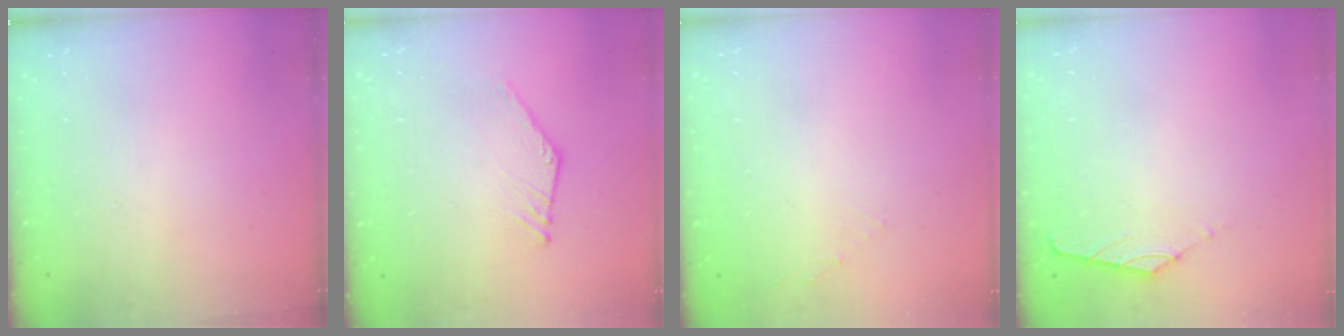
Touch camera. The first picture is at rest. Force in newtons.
{"total": 2.4, "press": 2.4, "slide": 0.1}
{"total": 0.6, "press": 0.5, "slide": 0.3}
{"total": 1.7, "press": 1.6, "slide": 0.4}